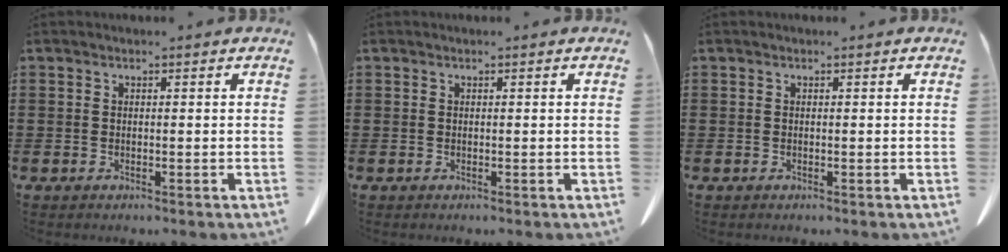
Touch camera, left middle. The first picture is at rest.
{"total": 0.0}
{"total": 0.0}